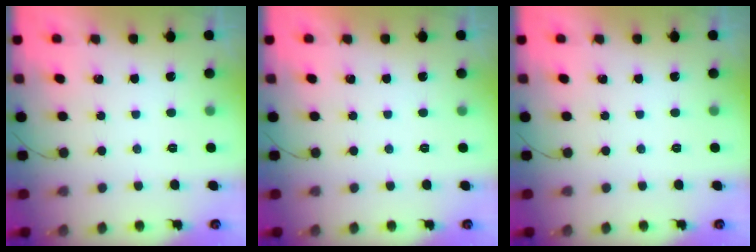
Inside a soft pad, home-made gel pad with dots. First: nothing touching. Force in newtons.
{"total": 0.0}
{"total": 0.0}